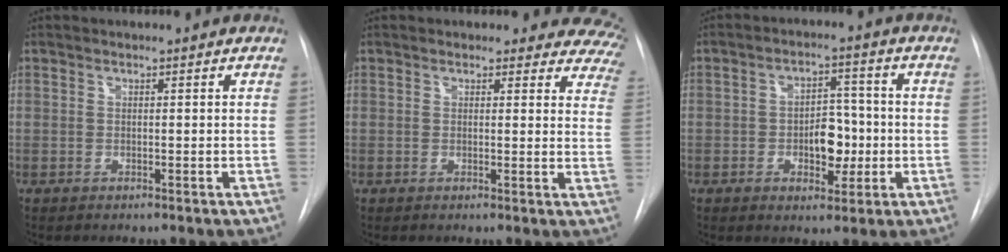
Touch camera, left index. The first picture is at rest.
{"total": 11.5, "force": [10.5, 4.5, 1.3], "torque": [0.038, -0.042, 0.070]}
{"total": 6.5, "force": [-1.2, 3.8, 5.1], "torque": [-0.074, 0.014, -0.014]}